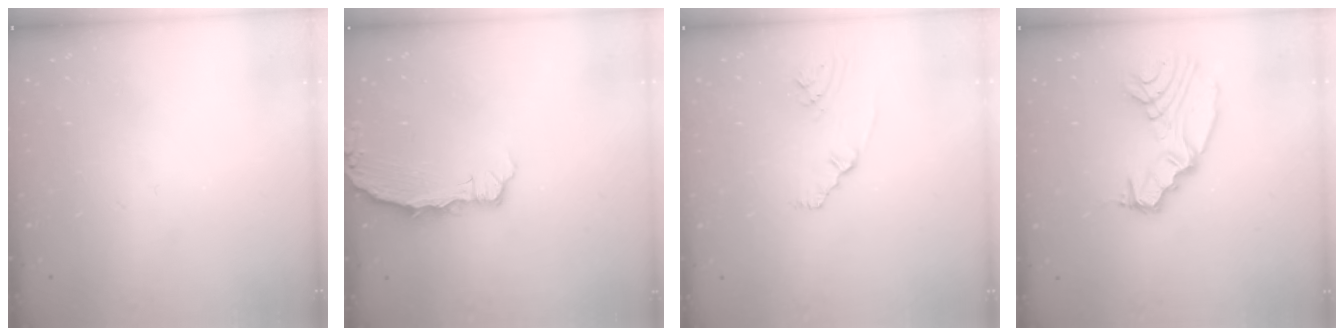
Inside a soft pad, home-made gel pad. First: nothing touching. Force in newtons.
{"total": 2.4, "press": 2.4, "slide": 0.3}
{"total": 1.7, "press": 1.7, "slide": 0.4}
{"total": 11.6, "press": 10.9, "slide": 3.9}